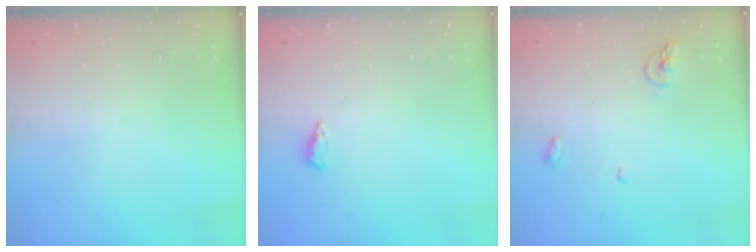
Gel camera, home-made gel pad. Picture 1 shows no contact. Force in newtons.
{"total": 6.1, "press": 6.0, "slide": 1.0}
{"total": 5.2, "press": 5.0, "slide": 1.2}